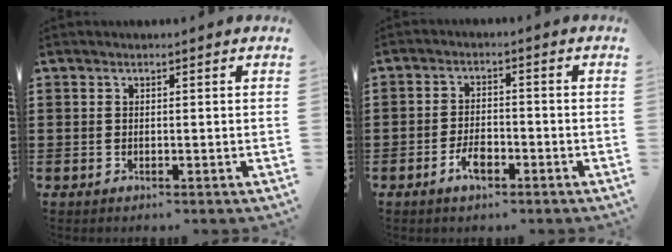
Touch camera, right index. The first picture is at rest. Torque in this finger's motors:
{"motor_torque": [-0.34, 0.52, 0.07, 0.02]}